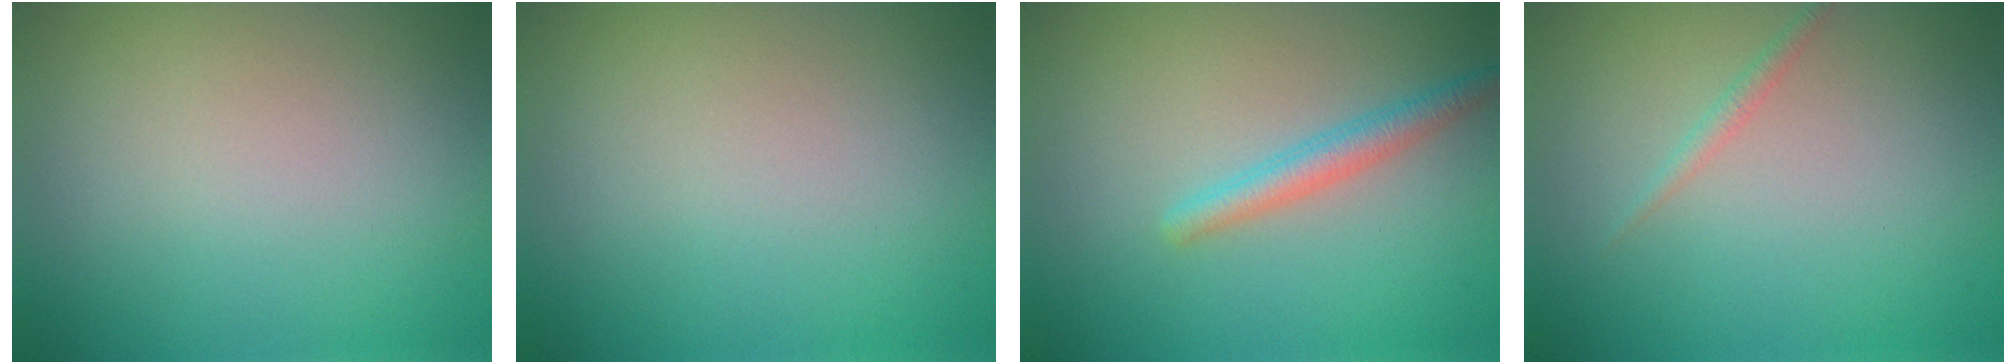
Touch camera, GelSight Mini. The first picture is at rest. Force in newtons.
{"total": 0.0}
{"total": 2.1, "press": 2.1, "slide": 0.1}
{"total": 0.8, "press": 0.8, "slide": 0.1}